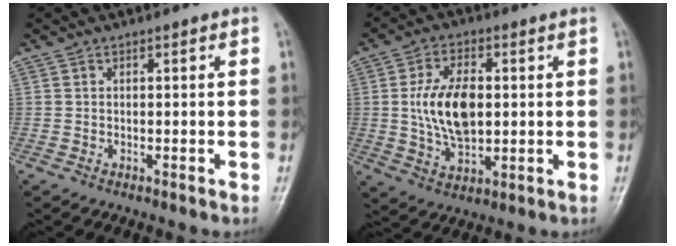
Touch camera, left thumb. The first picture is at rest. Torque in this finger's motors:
{"motor_torque": [-0.23, 0.59, 0.06, -0.03, 0.14]}